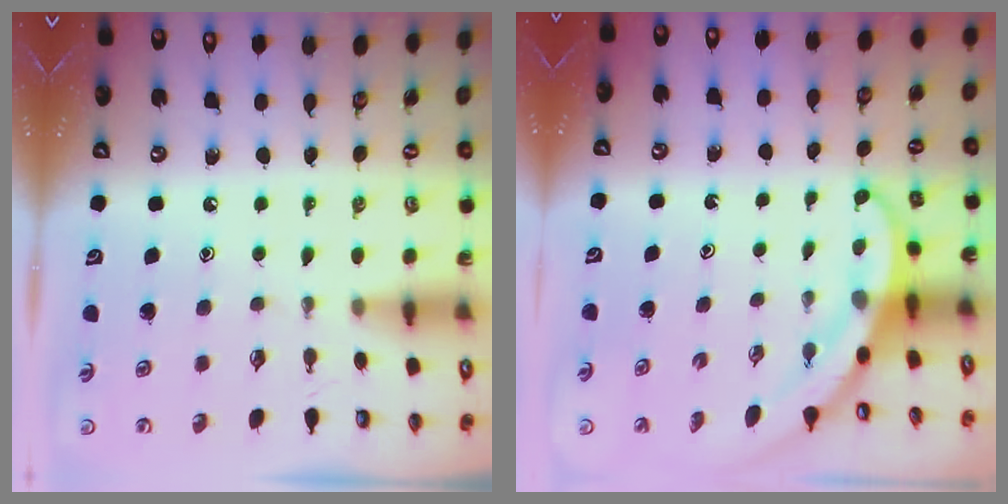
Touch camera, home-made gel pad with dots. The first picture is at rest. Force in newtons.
{"total": 3.2, "press": 3.2, "slide": 0.1}